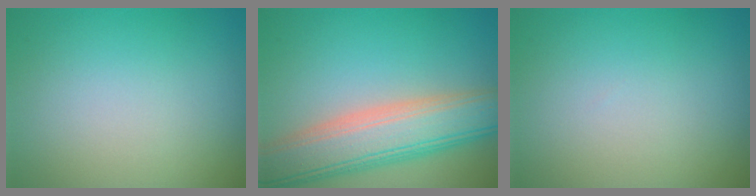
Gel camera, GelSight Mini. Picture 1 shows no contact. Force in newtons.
{"total": 8.4, "press": 8.4, "slide": 0.6}
{"total": 0.0}